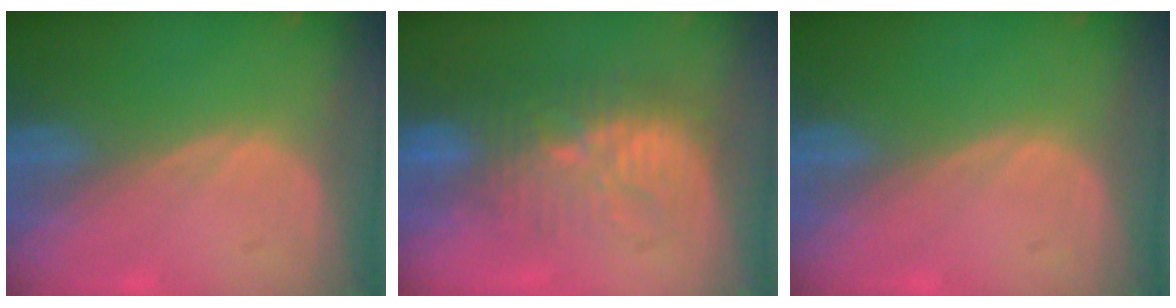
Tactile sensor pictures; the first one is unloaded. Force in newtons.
{"total": 9.2, "press": 8.9, "slide": 2.1}
{"total": 0.0}